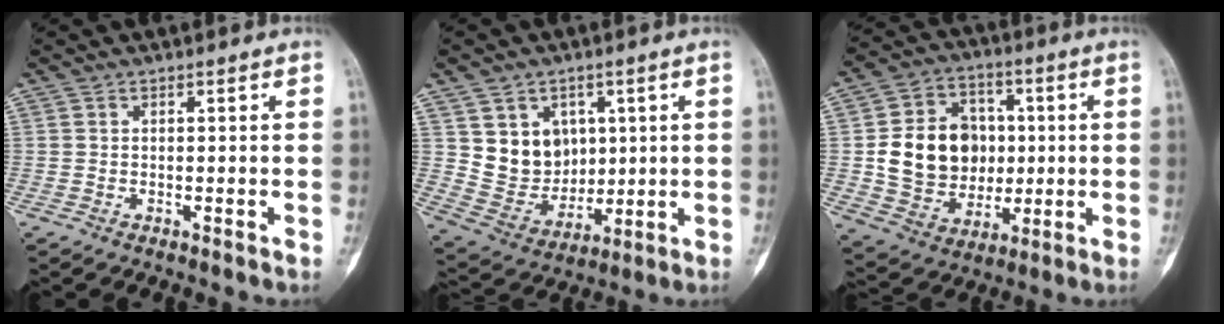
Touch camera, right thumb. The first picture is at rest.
{"total": 11.0, "force": [3.2, 9.3, 5.0], "torque": [-0.043, -0.022, 0.076]}
{"total": 16.6, "force": [0.8, 13.5, 9.6], "torque": [-0.121, 0.010, 0.026]}